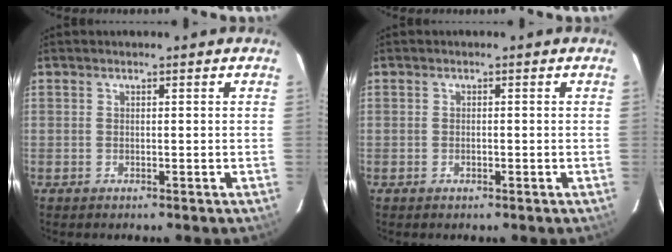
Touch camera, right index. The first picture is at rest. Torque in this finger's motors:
{"motor_torque": [-0.12, 0.05, -0.05, -0.02]}